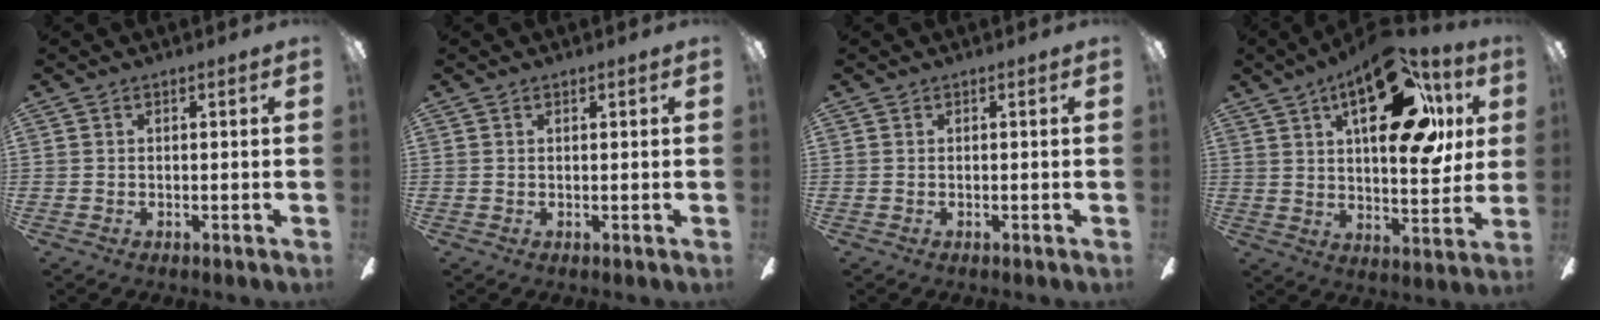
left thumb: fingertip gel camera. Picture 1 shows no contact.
{"total": 0.7, "force": [0.4, 0.3, 0.5], "torque": [-0.010, 0.003, 0.007]}
{"total": 0.0}
{"total": 25.6, "force": [11.9, 11.6, 19.5], "torque": [-0.271, -0.042, 0.190]}